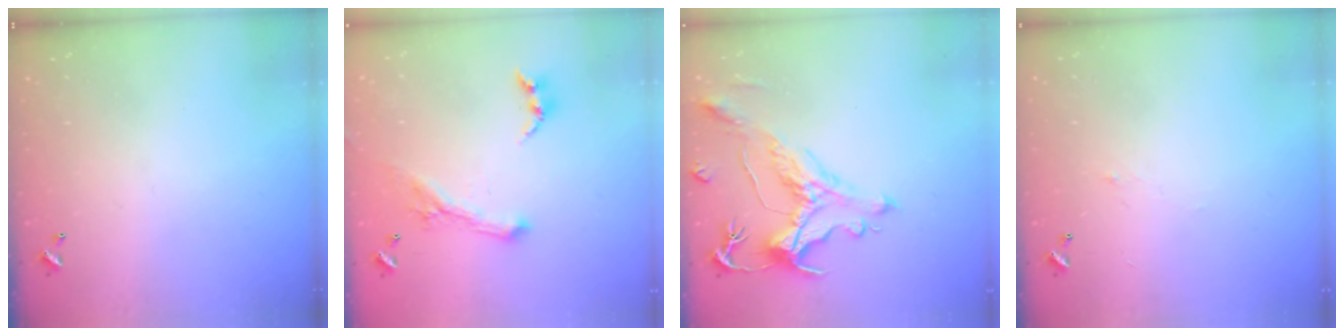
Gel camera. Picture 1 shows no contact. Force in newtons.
{"total": 1.8, "press": 1.7, "slide": 0.4}
{"total": 1.2, "press": 0.2, "slide": 1.2}
{"total": 0.8, "press": 0.6, "slide": 0.6}